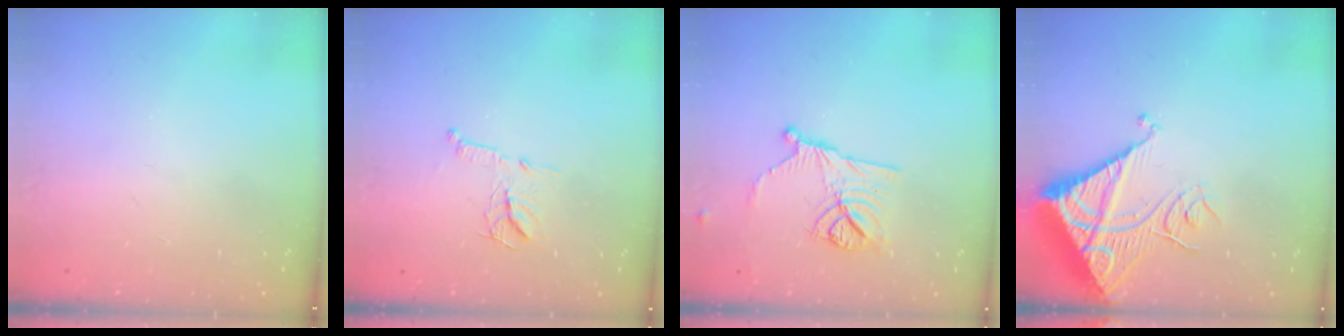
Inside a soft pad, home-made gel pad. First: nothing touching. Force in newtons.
{"total": 9.7, "press": 9.7, "slide": 0.3}
{"total": 11.2, "press": 10.9, "slide": 2.3}
{"total": 13.1, "press": 13.0, "slide": 1.5}